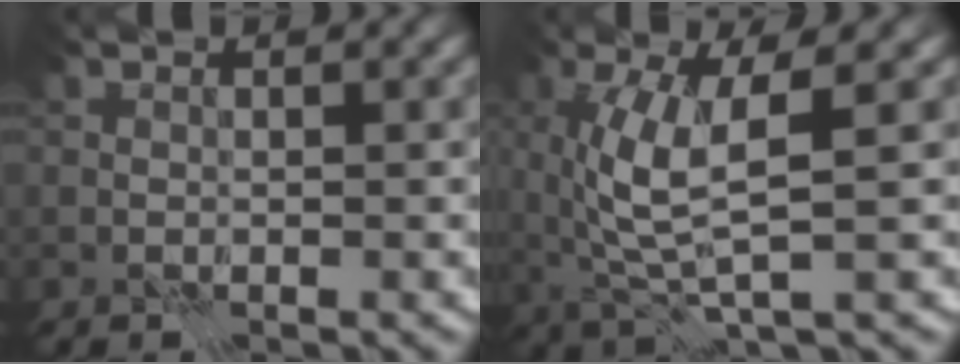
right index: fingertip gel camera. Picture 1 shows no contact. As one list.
[{"total": 5.1, "force": [1.2, 0.6, 4.9], "torque": [-0.113, 0.001, 0.029]}]